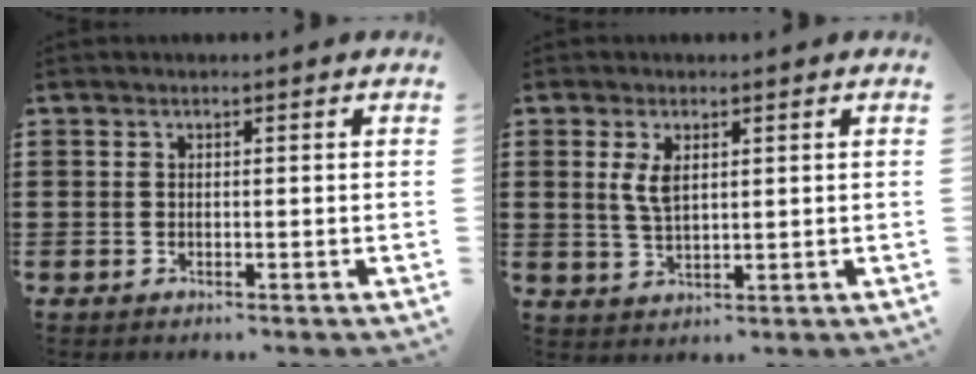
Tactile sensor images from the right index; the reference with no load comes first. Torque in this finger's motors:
{"motor_torque": [0.12, -0.02, 0.15, 0.10]}